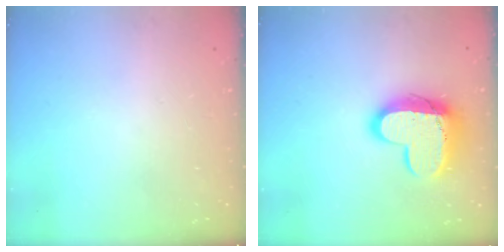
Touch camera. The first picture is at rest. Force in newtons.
{"total": 14.3, "press": 14.3, "slide": 1.2}